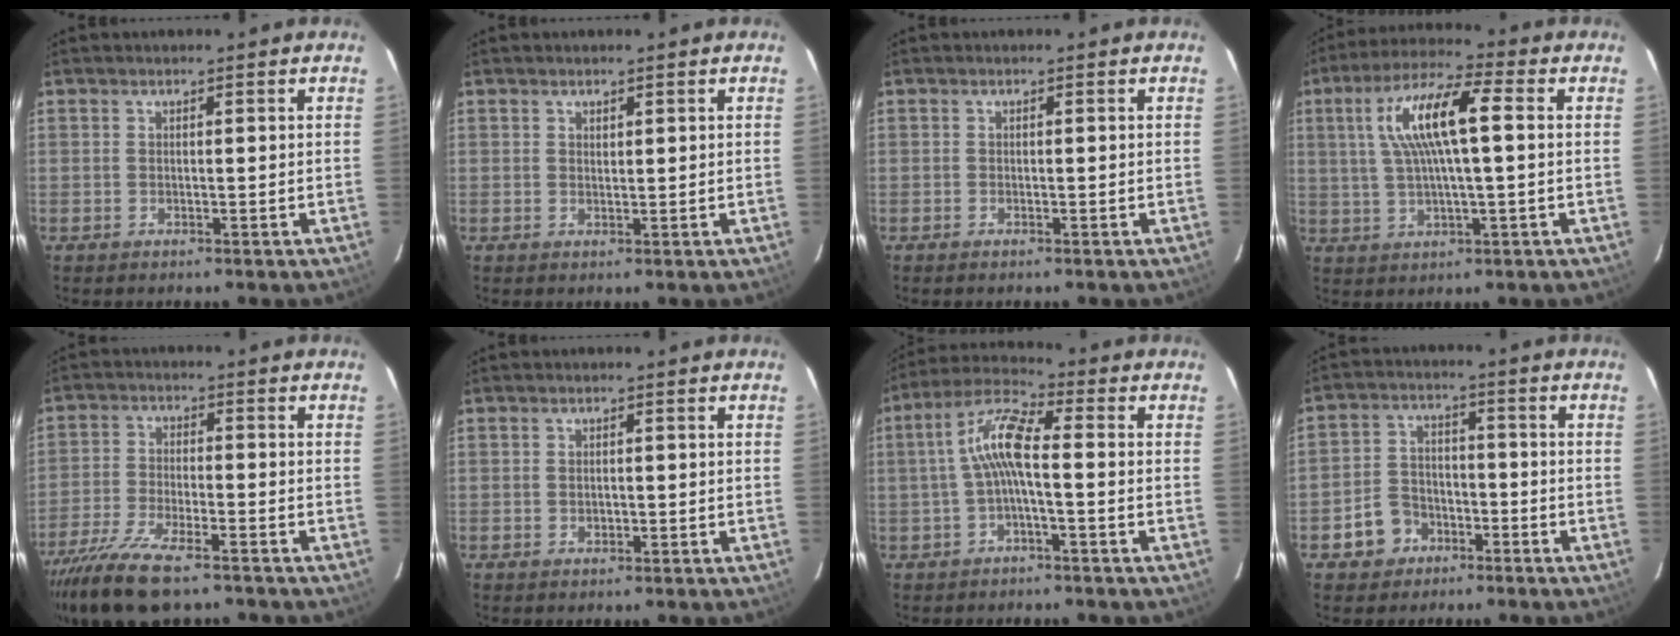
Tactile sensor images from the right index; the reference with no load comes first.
{"total": 0.7, "force": [0.5, 0.4, 0.2], "torque": [-0.003, 0.002, 0.009]}
{"total": 0.6, "force": [-0.5, 0.1, 0.3], "torque": [-0.006, -0.001, -0.010]}
{"total": 12.5, "force": [2.3, 2.5, 12.1], "torque": [-0.228, 0.020, 0.042]}
{"total": 13.9, "force": [-10.6, 3.5, 8.3], "torque": [-0.188, -0.045, -0.196]}
{"total": 1.1, "force": [-0.2, 0.9, 0.7], "torque": [-0.011, 0.002, -0.002]}
{"total": 8.2, "force": [-0.8, 1.7, 7.9], "torque": [-0.174, 0.022, -0.017]}
{"total": 7.0, "force": [-3.8, 5.6, 1.9], "torque": [-0.060, 0.026, -0.055]}